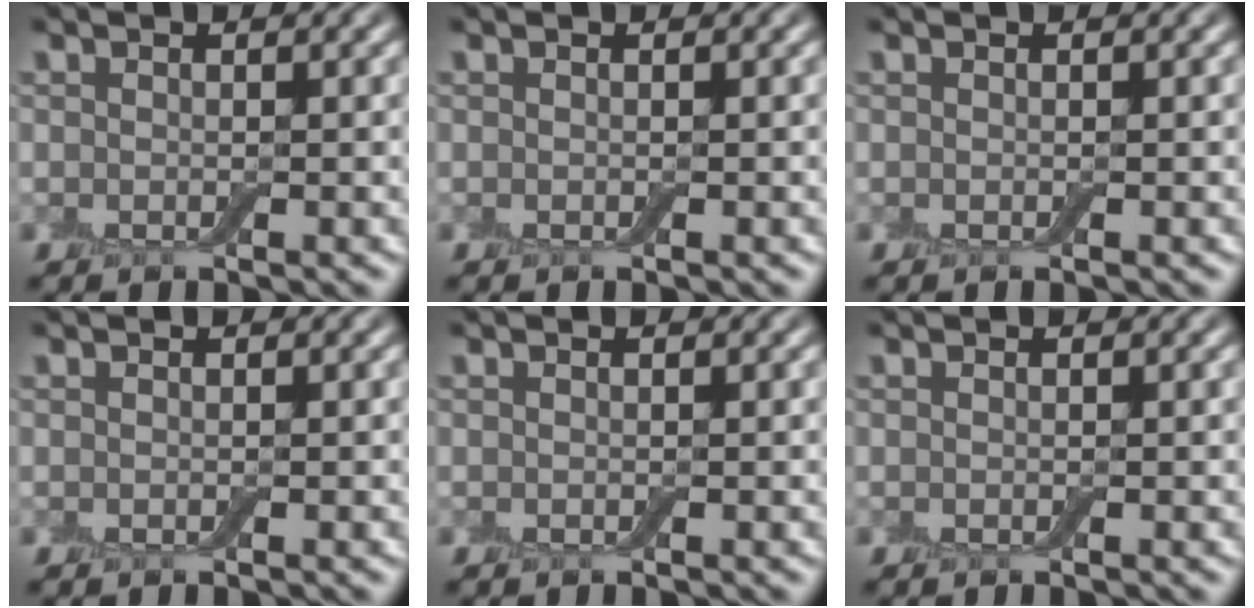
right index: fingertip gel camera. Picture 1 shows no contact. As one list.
[{"total": 0.0}, {"total": 0.0}, {"total": 0.0}, {"total": 0.0}, {"total": 0.0}]